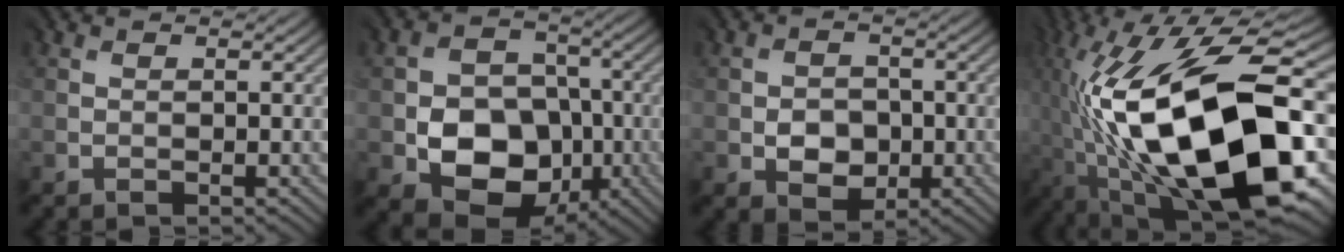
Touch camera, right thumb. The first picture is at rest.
{"total": 10.1, "force": [-3.4, 7.7, 5.5], "torque": [-0.096, -0.016, -0.066]}
{"total": 3.9, "force": [-1.1, 3.2, 1.9], "torque": [-0.029, -0.008, -0.018]}
{"total": 20.5, "force": [-3.8, 9.4, 17.8], "torque": [-0.361, -0.002, -0.063]}